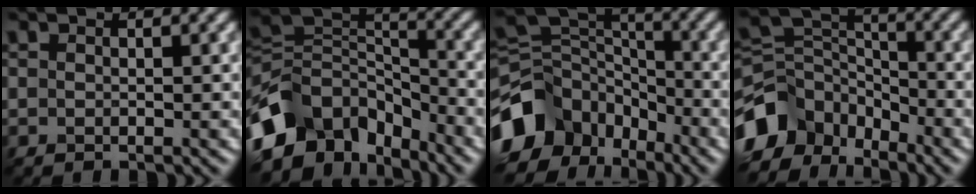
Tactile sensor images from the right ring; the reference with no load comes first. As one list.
[{"total": 10.6, "force": [-6.0, 7.1, 5.1], "torque": [-0.094, 0.013, -0.129]}, {"total": 11.1, "force": [-5.7, 7.9, 5.2], "torque": [-0.115, 0.008, -0.112]}, {"total": 8.9, "force": [-5.3, 5.9, 3.8], "torque": [-0.074, 0.004, -0.115]}]